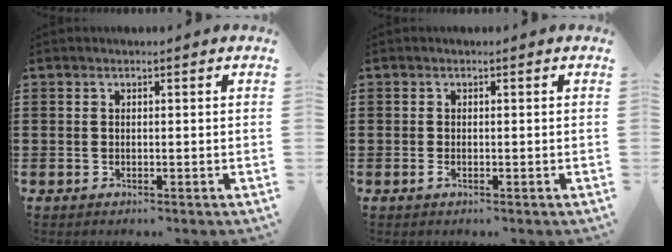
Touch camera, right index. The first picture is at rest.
{"total": 0.8, "force": [-0.4, 0.2, 0.6], "torque": [-0.021, -0.009, -0.009]}